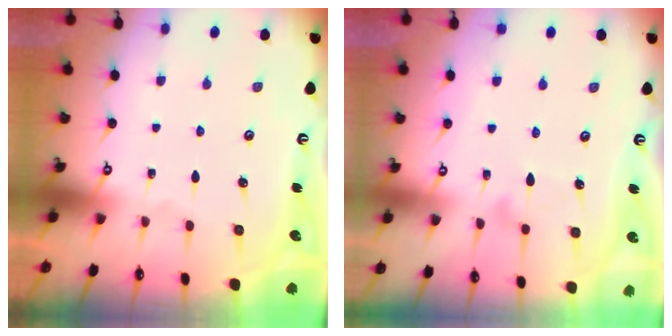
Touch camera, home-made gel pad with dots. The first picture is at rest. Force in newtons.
{"total": 8.1, "press": 8.1, "slide": 0.5}